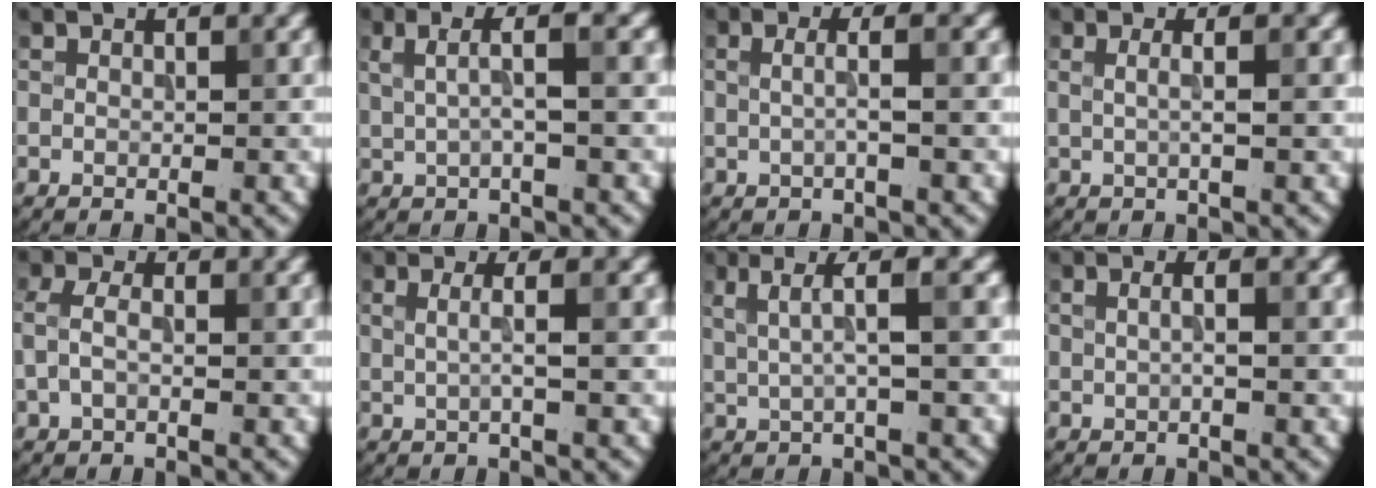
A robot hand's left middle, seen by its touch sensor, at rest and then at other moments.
{"total": 3.1, "force": [0.7, 0.7, 3.0], "torque": [-0.053, 0.007, 0.011]}
{"total": 2.0, "force": [0.0, 0.4, 1.9], "torque": [-0.036, 0.004, -0.004]}
{"total": 2.2, "force": [0.3, 0.7, 2.1], "torque": [-0.026, -0.004, -0.003]}
{"total": 2.0, "force": [-0.3, 1.0, 1.7], "torque": [-0.043, 0.006, -0.012]}
{"total": 2.3, "force": [0.2, 0.6, 2.2], "torque": [-0.039, 0.002, 0.000]}
{"total": 3.8, "force": [1.0, 0.7, 3.5], "torque": [-0.060, 0.005, 0.019]}
{"total": 1.8, "force": [0.4, 0.7, 1.7], "torque": [-0.021, -0.004, -0.001]}